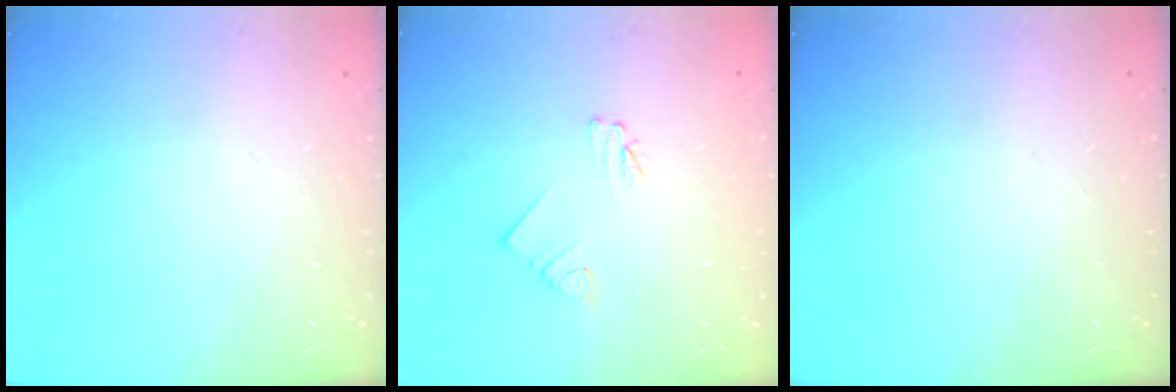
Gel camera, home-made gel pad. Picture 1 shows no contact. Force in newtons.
{"total": 1.6, "press": 1.5, "slide": 0.2}
{"total": 0.0}